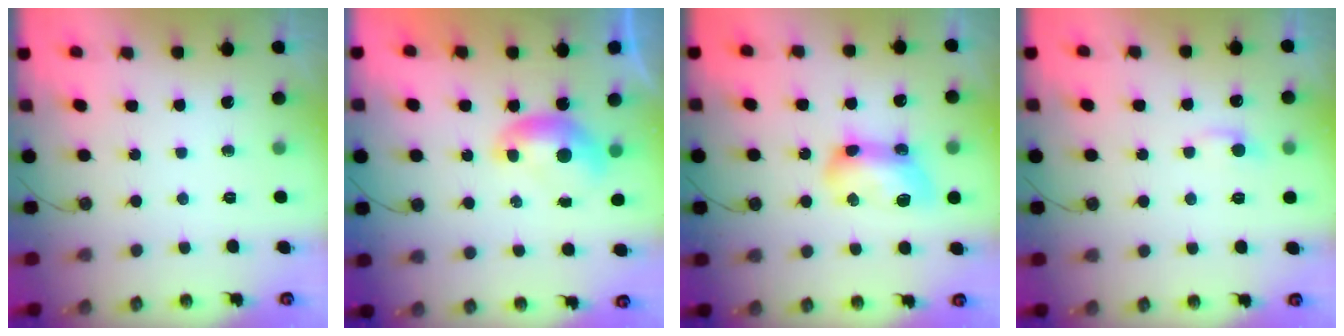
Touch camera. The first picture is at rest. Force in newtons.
{"total": 0.0}
{"total": 11.2, "press": 11.2, "slide": 0.5}
{"total": 0.7, "press": 0.4, "slide": 0.6}